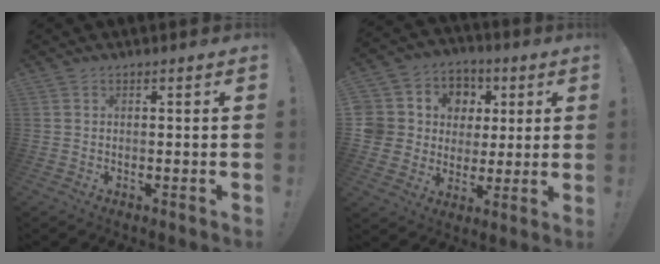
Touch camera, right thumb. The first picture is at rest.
{"total": 11.0, "force": [2.2, 10.3, 3.2], "torque": [-0.048, -0.009, 0.066]}